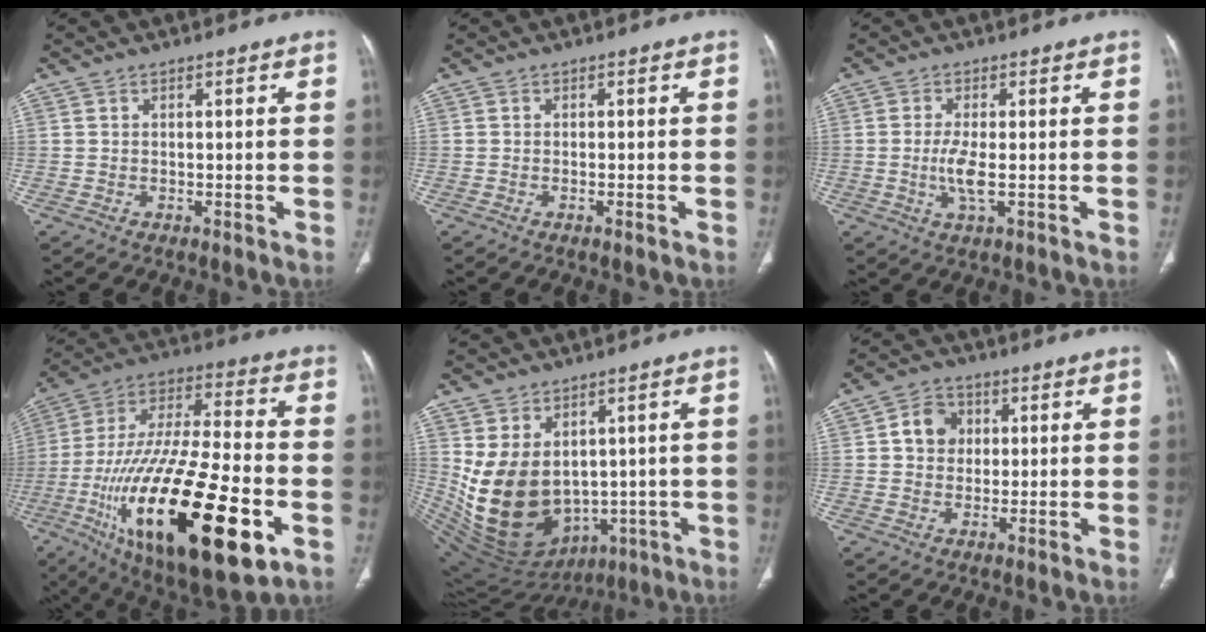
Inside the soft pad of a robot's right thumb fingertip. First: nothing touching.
{"total": 1.0, "force": [-0.5, 0.1, 0.8], "torque": [-0.018, -0.002, -0.007]}
{"total": 4.3, "force": [-0.6, 1.1, 4.1], "torque": [-0.095, -0.009, -0.013]}
{"total": 35.1, "force": [-11.6, 12.1, 30.9], "torque": [-0.581, 0.014, -0.182]}
{"total": 17.5, "force": [0.5, 12.8, 11.8], "torque": [-0.203, -0.019, 0.058]}
{"total": 6.2, "force": [1.1, 5.3, 2.9], "torque": [-0.025, 0.006, 0.013]}